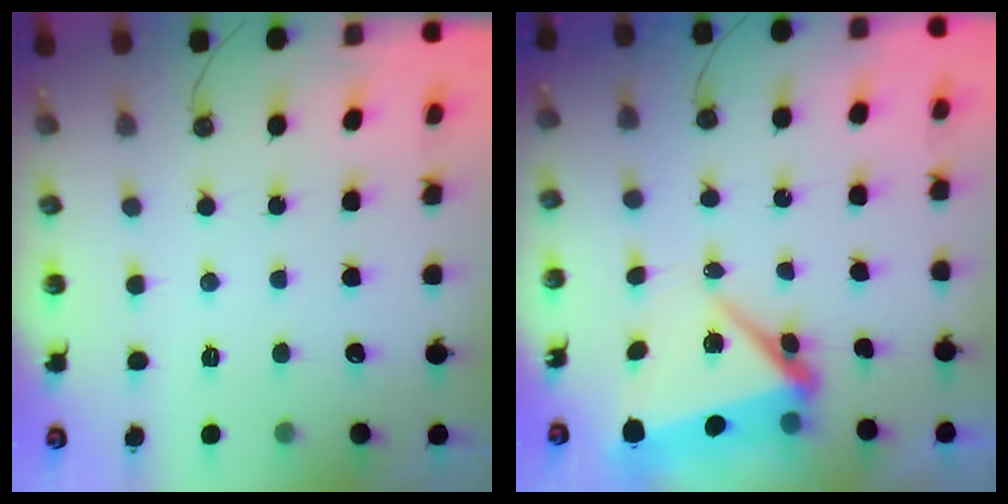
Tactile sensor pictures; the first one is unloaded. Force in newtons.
{"total": 7.2, "press": 6.9, "slide": 1.8}